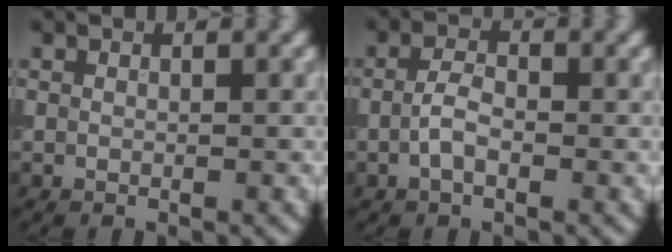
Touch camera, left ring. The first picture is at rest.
{"total": 2.4, "force": [-0.7, 1.2, 2.0], "torque": [-0.042, 0.003, -0.019]}